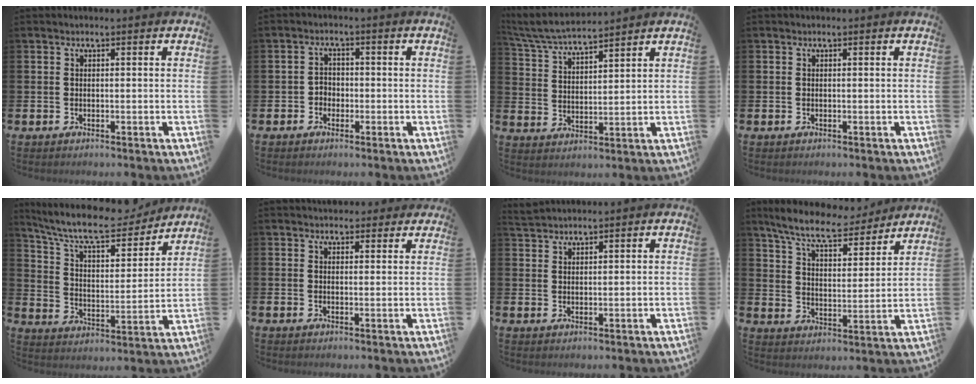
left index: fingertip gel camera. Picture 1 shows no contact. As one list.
[{"total": 2.0, "force": [-1.0, 1.7, 0.5], "torque": [-0.012, 0.006, -0.023]}, {"total": 5.7, "force": [5.5, 0.3, 1.5], "torque": [-0.054, -0.028, 0.097]}, {"total": 0.0}, {"total": 10.4, "force": [9.2, 2.5, 4.0], "torque": [-0.108, -0.058, 0.156]}, {"total": 2.8, "force": [2.6, 1.1, -0.1], "torque": [0.011, -0.009, 0.045]}, {"total": 2.2, "force": [2.2, 0.3, -0.1], "torque": [-0.004, -0.005, 0.042]}, {"total": 8.9, "force": [8.1, 1.6, 3.4], "torque": [-0.095, -0.043, 0.143]}]